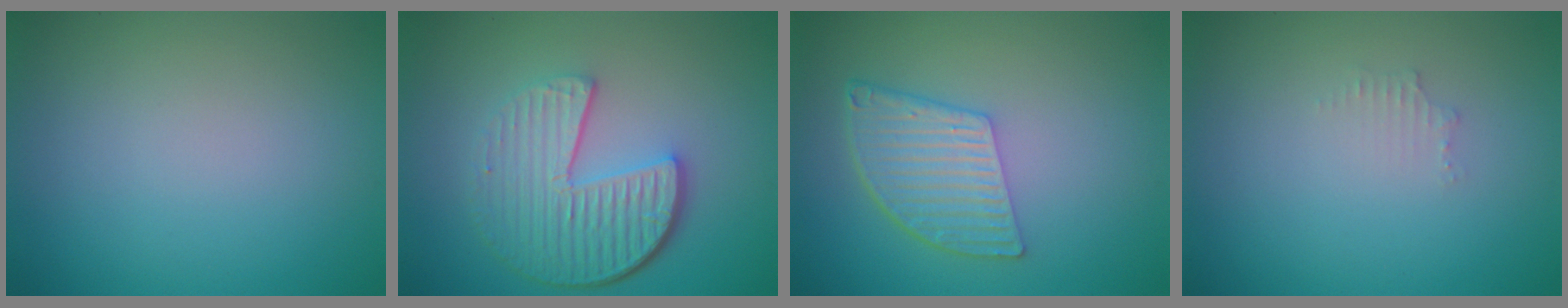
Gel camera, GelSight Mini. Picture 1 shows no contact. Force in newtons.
{"total": 6.3, "press": 4.5, "slide": 4.5}
{"total": 5.2, "press": 3.8, "slide": 3.6}
{"total": 0.9, "press": 0.8, "slide": 0.1}